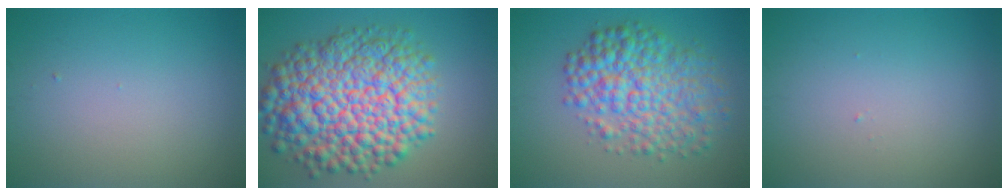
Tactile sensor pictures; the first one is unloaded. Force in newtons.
{"total": 13.2, "press": 13.1, "slide": 0.4}
{"total": 7.3, "press": 7.3, "slide": 0.1}
{"total": 0.0}